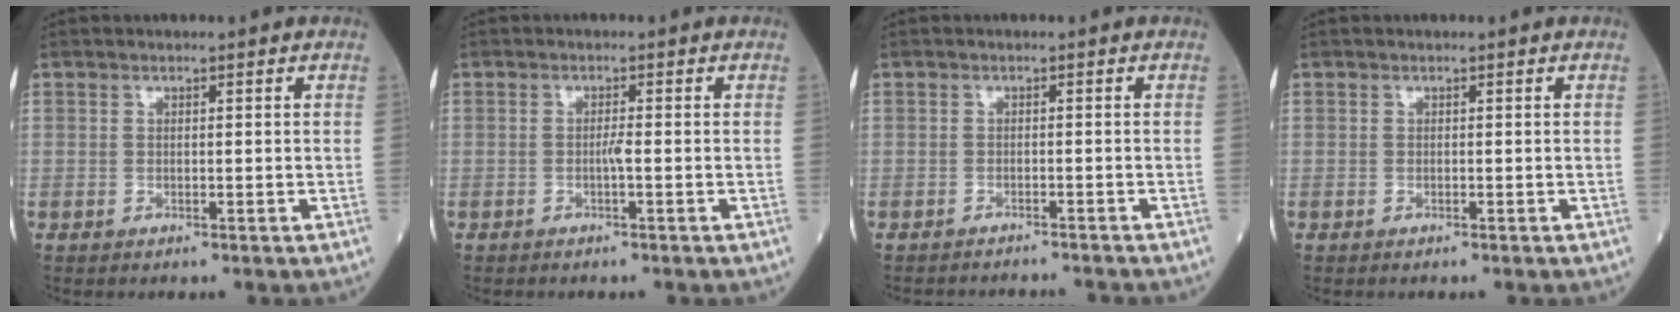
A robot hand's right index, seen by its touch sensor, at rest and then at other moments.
{"total": 1.2, "force": [-0.3, -0.2, 1.2], "torque": [-0.022, -0.001, -0.007]}
{"total": 5.2, "force": [-5.1, 0.6, 0.4], "torque": [0.001, 0.000, -0.064]}
{"total": 0.0}